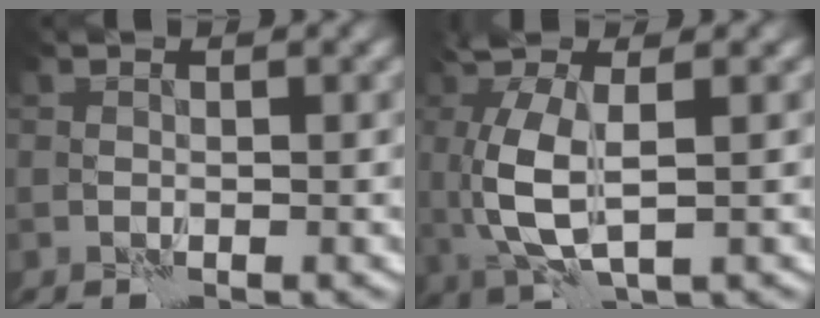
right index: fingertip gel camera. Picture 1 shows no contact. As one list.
[{"total": 5.9, "force": [0.7, 2.1, 5.5], "torque": [-0.127, -0.001, 0.016]}]